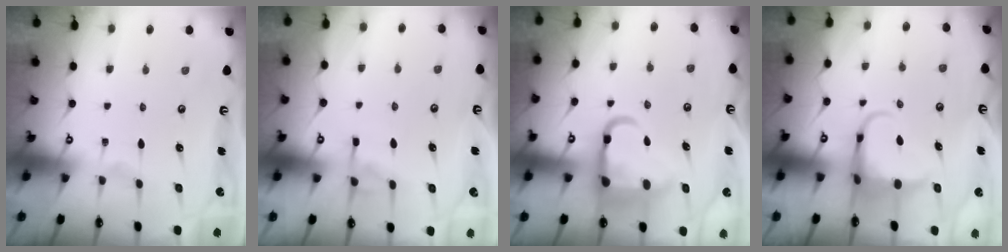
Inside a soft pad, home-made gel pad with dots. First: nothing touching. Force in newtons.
{"total": 4.7, "press": 4.7, "slide": 0.7}
{"total": 12.2, "press": 12.1, "slide": 1.3}
{"total": 6.7, "press": 6.6, "slide": 1.1}